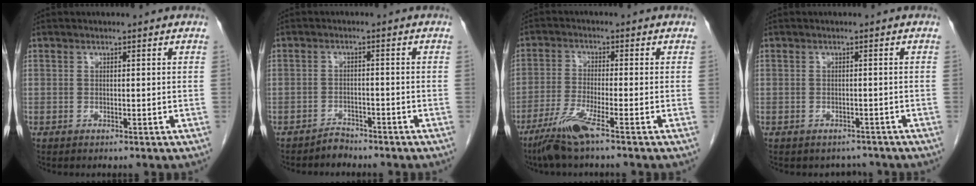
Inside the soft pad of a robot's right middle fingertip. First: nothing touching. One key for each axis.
{"total": 2.0, "fx": -1.9, "fy": 0.6, "fz": -0.2, "tx": 0.004, "ty": -0.001, "tz": -0.031}
{"total": 6.3, "fx": -4.2, "fy": -0.5, "fz": 4.7, "tx": -0.097, "ty": -0.020, "tz": -0.087}
{"total": 2.6, "fx": -2.3, "fy": 1.3, "fz": -0.1, "tx": -0.001, "ty": 0.003, "tz": -0.031}